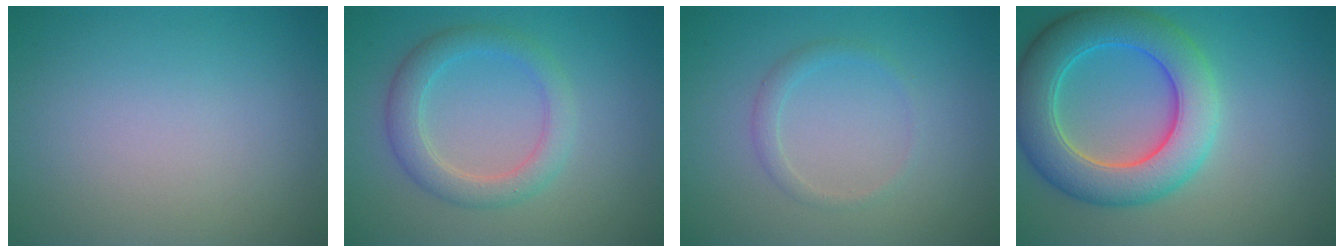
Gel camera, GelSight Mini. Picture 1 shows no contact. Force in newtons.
{"total": 3.4, "press": 3.4, "slide": 0.3}
{"total": 1.3, "press": 1.3, "slide": 0.1}
{"total": 7.9, "press": 7.9, "slide": 0.3}